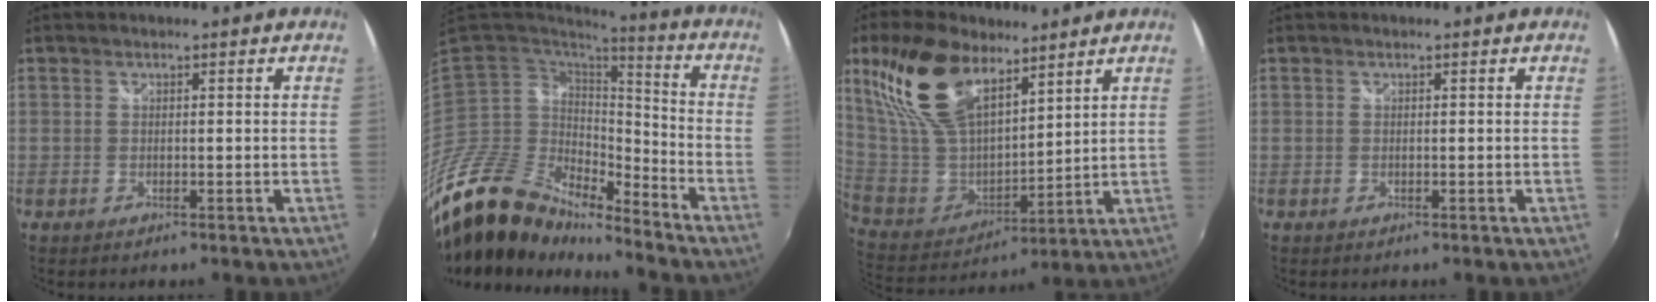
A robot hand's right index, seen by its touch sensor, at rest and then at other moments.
{"total": 17.9, "force": [-14.9, 7.0, 6.9], "torque": [-0.152, -0.020, -0.284]}
{"total": 20.4, "force": [11.6, 10.8, 12.8], "torque": [-0.281, 0.037, 0.242]}
{"total": 0.0}